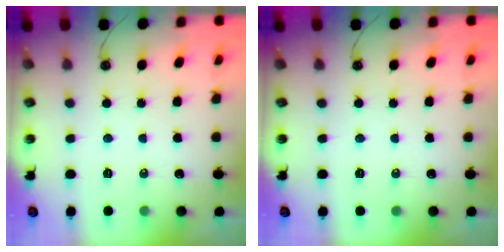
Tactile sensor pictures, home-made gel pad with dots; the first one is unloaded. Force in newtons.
{"total": 0.0}